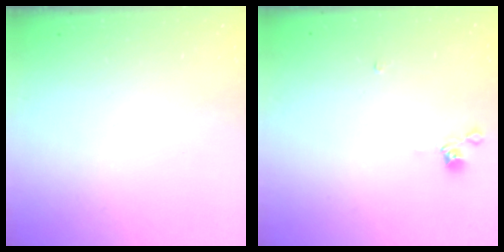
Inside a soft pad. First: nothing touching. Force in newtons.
{"total": 2.7, "press": 2.7, "slide": 0.6}